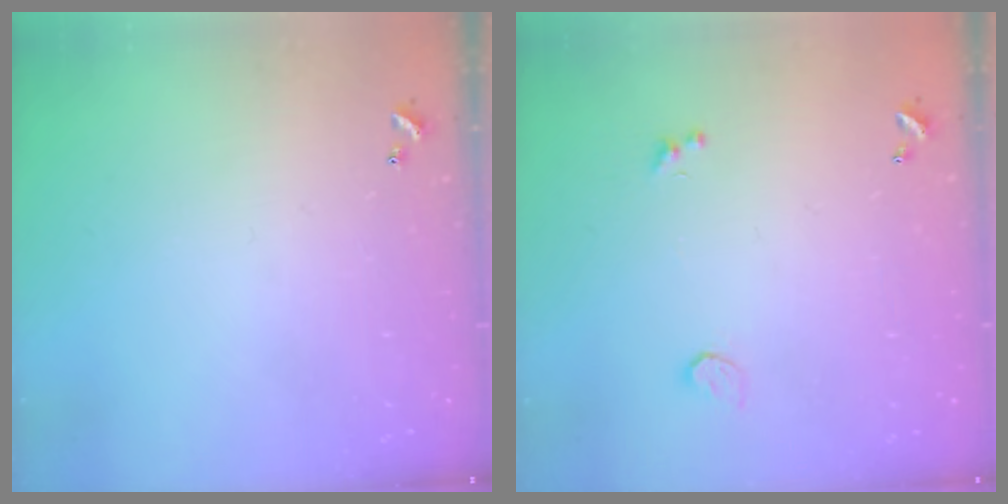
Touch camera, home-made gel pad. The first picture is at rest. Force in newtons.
{"total": 0.9, "press": 0.7, "slide": 0.5}